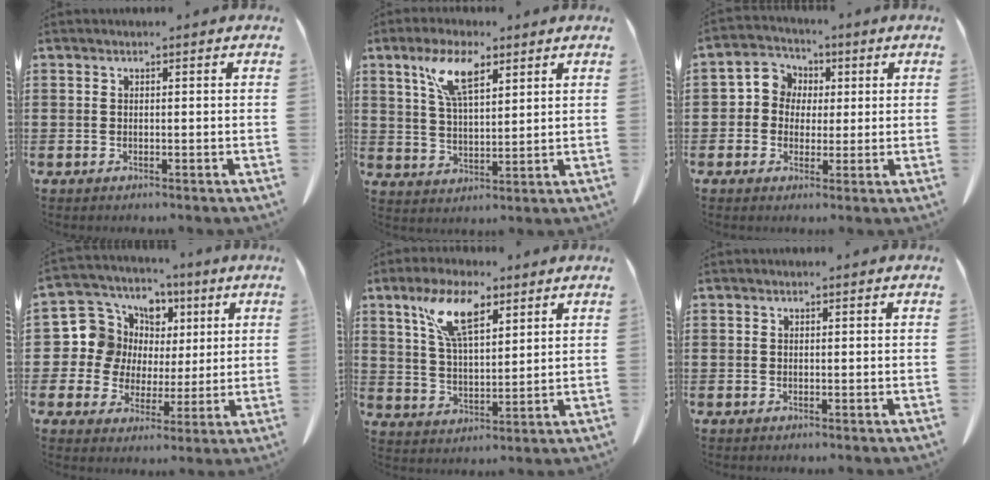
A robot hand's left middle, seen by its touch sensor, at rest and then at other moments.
{"total": 8.7, "force": [5.1, 3.2, 6.3], "torque": [-0.129, 0.004, 0.090]}
{"total": 5.1, "force": [0.8, 4.9, 1.2], "torque": [-0.049, 0.012, 0.010]}
{"total": 8.9, "force": [1.8, 8.6, 1.5], "torque": [-0.091, -0.018, 0.034]}
{"total": 10.2, "force": [6.1, 3.9, 7.2], "torque": [-0.156, 0.005, 0.113]}
{"total": 0.0}